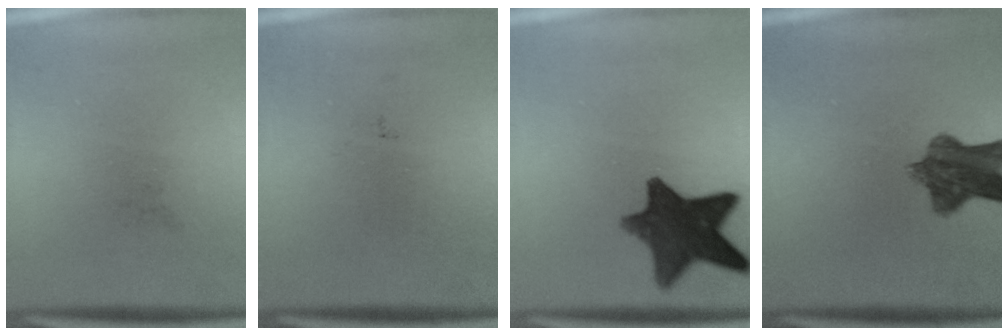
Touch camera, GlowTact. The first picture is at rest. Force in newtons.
{"total": 0.0}
{"total": 12.0}
{"total": 8.3}